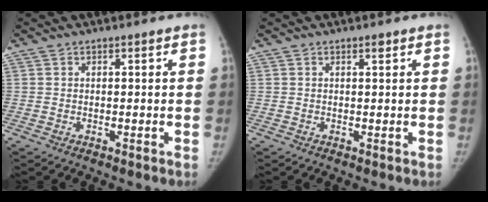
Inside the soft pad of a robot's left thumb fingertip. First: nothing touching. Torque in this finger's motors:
{"motor_torque": [0.13, -0.04, 0.68, -0.21, 0.06]}